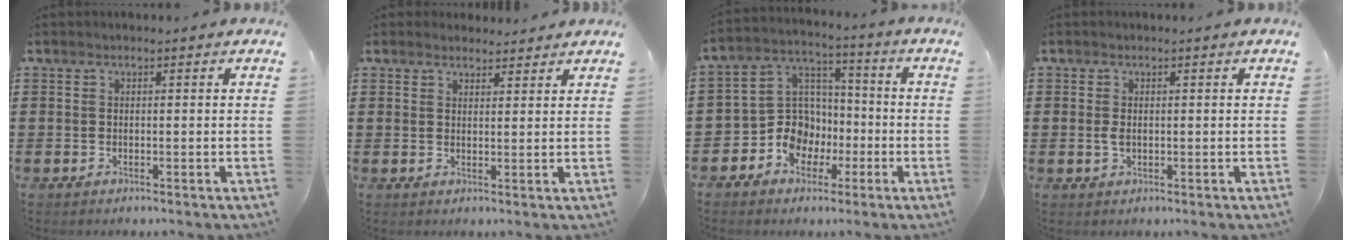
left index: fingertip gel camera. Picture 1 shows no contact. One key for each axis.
{"total": 2.5, "fx": 2.4, "fy": 0.7, "fz": 0.1, "tx": -0.008, "ty": 0.001, "tz": 0.047}
{"total": 9.1, "fx": -3.3, "fy": 7.9, "fz": 3.0, "tx": -0.095, "ty": 0.015, "tz": -0.062}
{"total": 1.6, "fx": 0.1, "fy": 0.8, "fz": 1.3, "tx": -0.035, "ty": -0.001, "tz": -0.001}